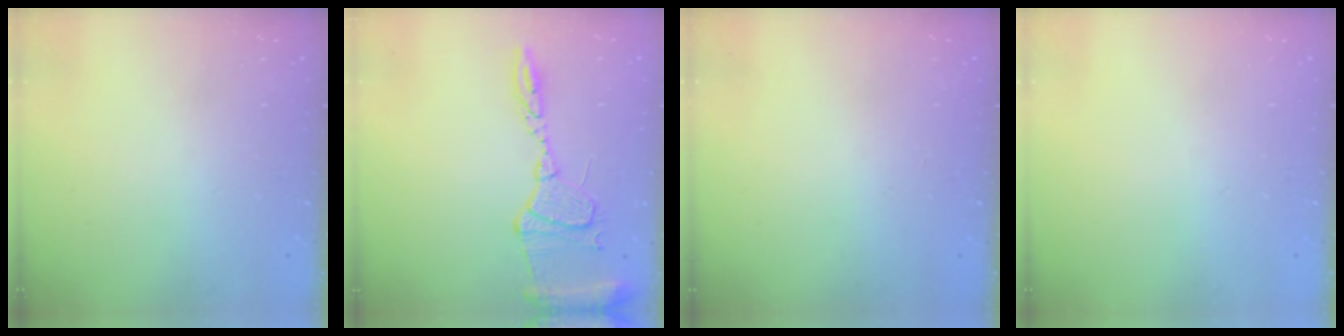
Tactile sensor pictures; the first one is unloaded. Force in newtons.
{"total": 13.4, "press": 13.4, "slide": 1.1}
{"total": 0.0}
{"total": 0.0}